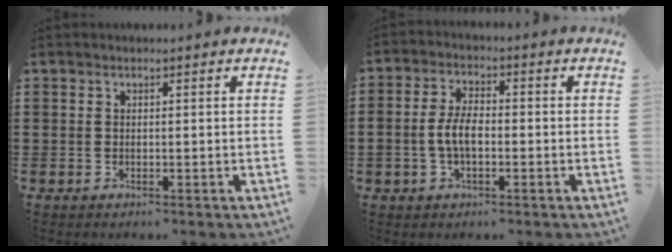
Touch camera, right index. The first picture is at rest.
{"total": 4.8, "force": [-1.0, 2.5, 4.0], "torque": [-0.093, 0.001, -0.024]}